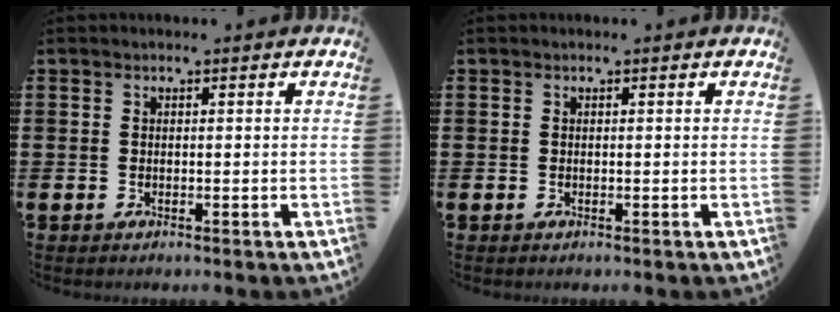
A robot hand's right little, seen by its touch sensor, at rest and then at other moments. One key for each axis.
{"total": 0.0}